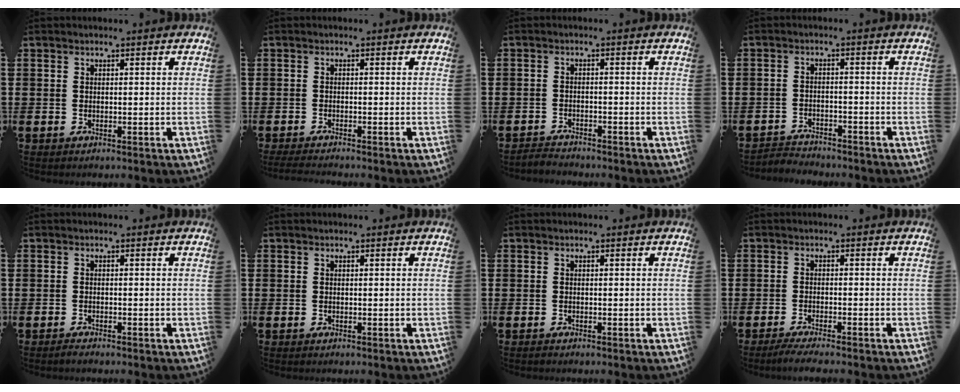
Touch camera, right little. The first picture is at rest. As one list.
[{"total": 1.2, "force": [-0.9, 0.0, 0.7], "torque": [-0.011, -0.001, -0.018]}, {"total": 1.7, "force": [-1.7, 0.1, -0.1], "torque": [-0.003, 0.003, -0.036]}, {"total": 2.3, "force": [-2.3, 0.1, -0.2], "torque": [-0.002, 0.003, -0.049]}, {"total": 0.6, "force": [-0.5, 0.1, 0.3], "torque": [-0.008, -0.003, -0.010]}, {"total": 0.0}, {"total": 0.0}, {"total": 1.8, "force": [-1.5, 0.0, 1.1], "torque": [-0.017, 0.002, -0.028]}]